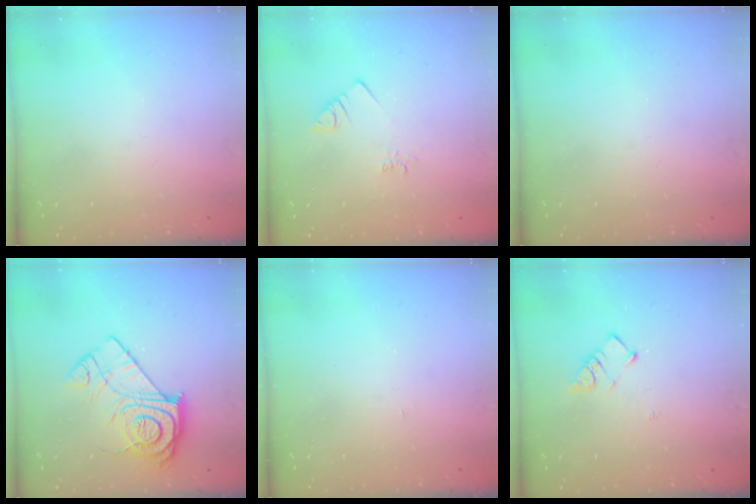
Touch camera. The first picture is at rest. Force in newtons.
{"total": 2.5, "press": 2.5, "slide": 0.5}
{"total": 0.0}
{"total": 13.5, "press": 13.5, "slide": 1.0}
{"total": 2.7, "press": 2.7, "slide": 0.3}
{"total": 3.7, "press": 3.7, "slide": 0.4}